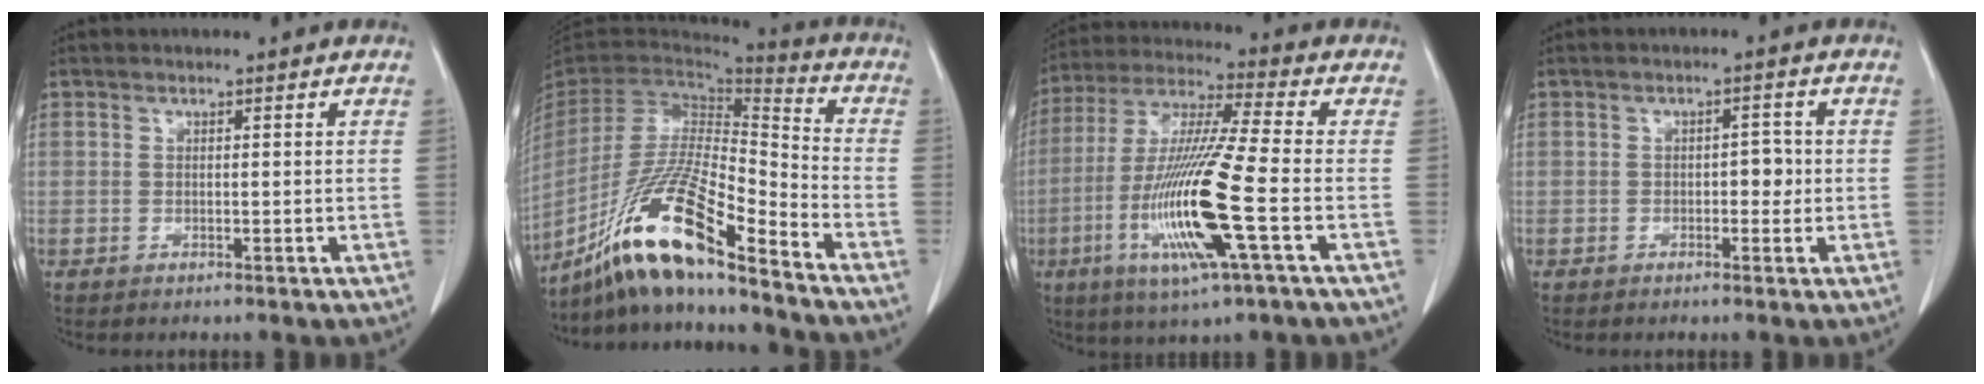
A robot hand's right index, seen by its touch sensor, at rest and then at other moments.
{"total": 18.9, "force": [-13.8, 1.1, 12.8], "torque": [-0.267, -0.024, -0.260]}
{"total": 17.0, "force": [-4.7, 0.1, 16.4], "torque": [-0.336, -0.017, -0.091]}
{"total": 2.3, "force": [-0.1, 1.3, 1.9], "torque": [-0.015, 0.008, 0.000]}